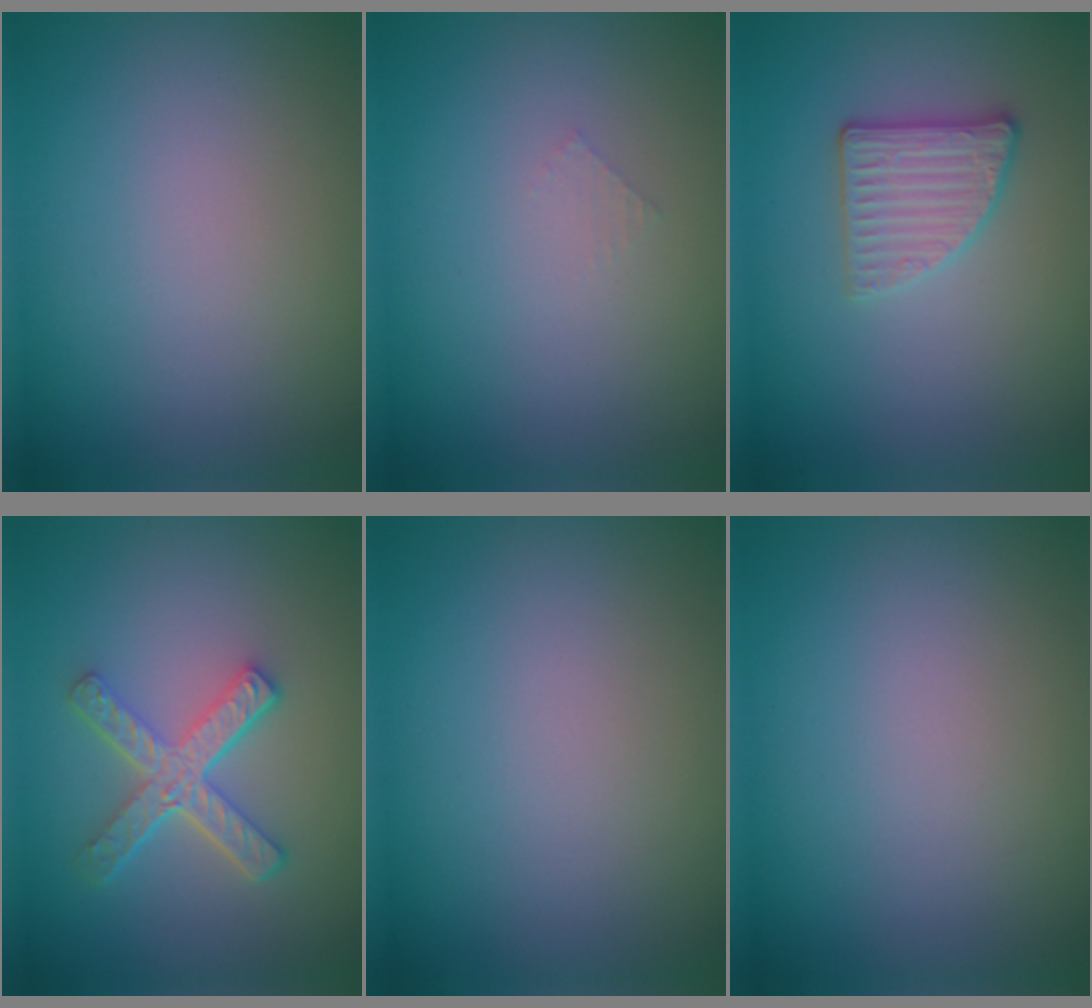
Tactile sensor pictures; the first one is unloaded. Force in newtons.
{"total": 0.5, "press": 0.5, "slide": 0.1}
{"total": 2.8, "press": 2.7, "slide": 0.8}
{"total": 4.6, "press": 3.3, "slide": 3.2}
{"total": 0.0}
{"total": 0.0}